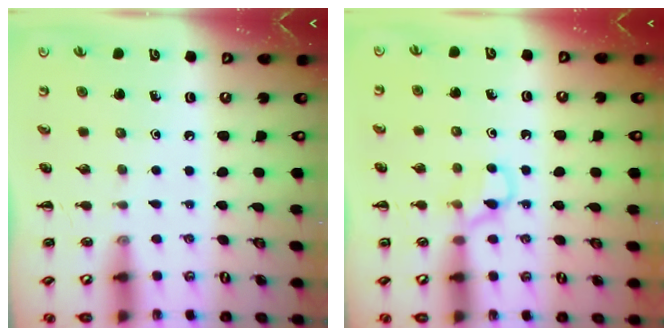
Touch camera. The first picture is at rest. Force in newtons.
{"total": 5.3, "press": 5.1, "slide": 1.6}